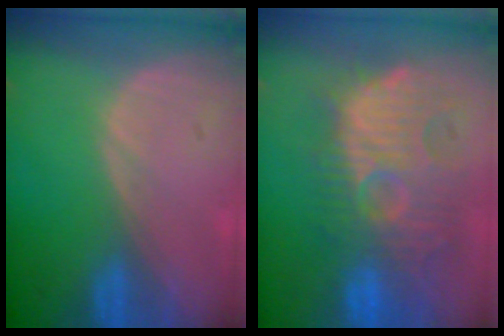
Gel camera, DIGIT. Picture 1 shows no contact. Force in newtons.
{"total": 11.7, "press": 11.5, "slide": 2.4}